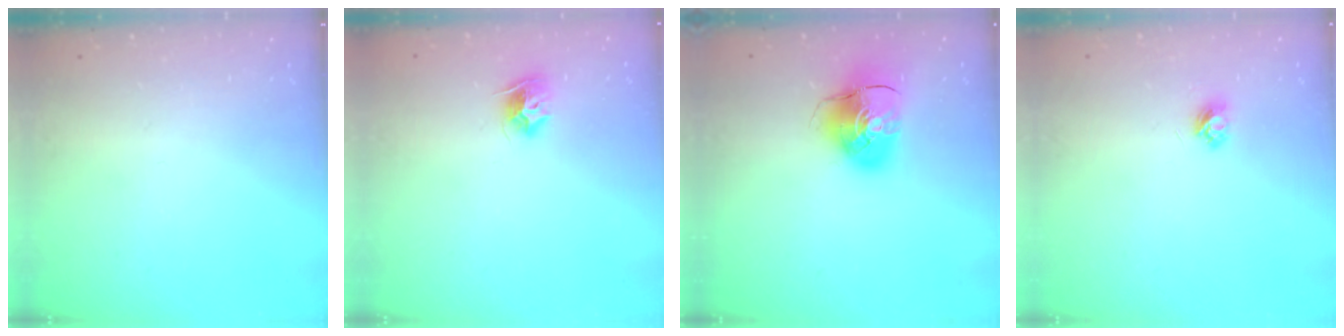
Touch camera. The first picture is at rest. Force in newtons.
{"total": 8.7, "press": 8.6, "slide": 0.4}
{"total": 9.1, "press": 9.0, "slide": 1.2}
{"total": 3.6, "press": 3.5, "slide": 0.4}